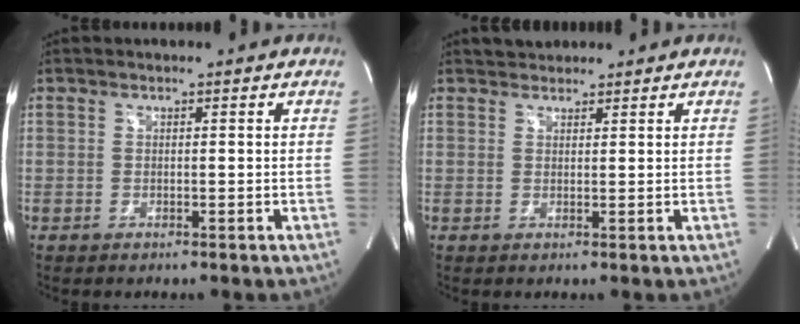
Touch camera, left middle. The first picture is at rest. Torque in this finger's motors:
{"motor_torque": [0.06, -0.01, -0.09, 0.00]}